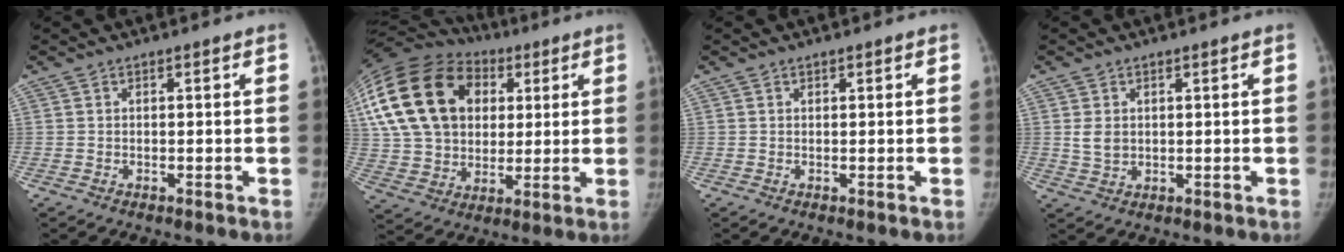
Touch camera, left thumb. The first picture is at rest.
{"total": 29.7, "force": [8.3, 22.0, 18.2], "torque": [-0.388, 0.055, 0.161]}
{"total": 0.0}
{"total": 3.2, "force": [0.7, 2.5, 1.9], "torque": [-0.026, -0.008, 0.022]}